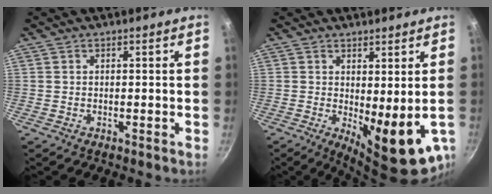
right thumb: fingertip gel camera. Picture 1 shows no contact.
{"total": 11.1, "force": [-0.9, 3.9, 10.3], "torque": [-0.119, -0.012, 0.003]}